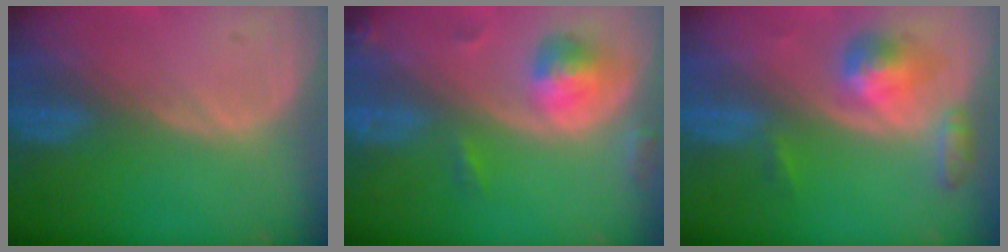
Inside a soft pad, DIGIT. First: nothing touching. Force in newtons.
{"total": 5.2, "press": 5.0, "slide": 1.4}
{"total": 5.3, "press": 4.9, "slide": 1.9}